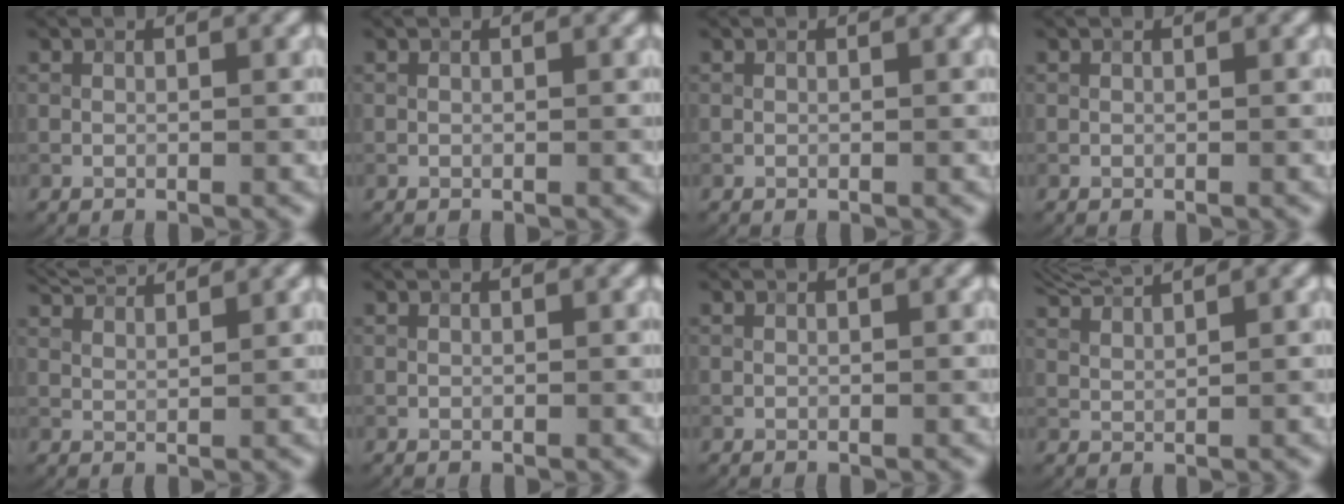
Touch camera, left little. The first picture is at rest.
{"total": 0.0}
{"total": 0.0}
{"total": 0.0}
{"total": 4.5, "force": [4.1, 0.7, 1.8], "torque": [-0.037, 0.005, 0.071]}
{"total": 0.0}
{"total": 0.0}
{"total": 3.8, "force": [3.5, 0.3, 1.4], "torque": [-0.032, 0.007, 0.059]}